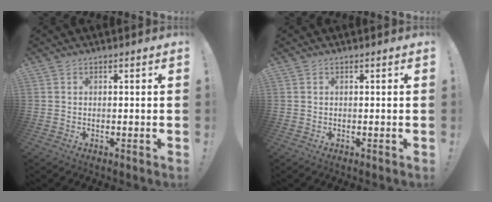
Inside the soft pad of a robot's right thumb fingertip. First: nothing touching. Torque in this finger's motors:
{"motor_torque": [-0.07, 0.11, 0.01, -0.04, 0.00]}